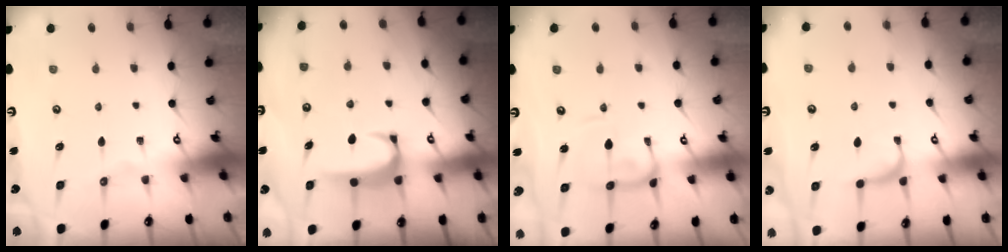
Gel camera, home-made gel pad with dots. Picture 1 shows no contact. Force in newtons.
{"total": 2.0, "press": 2.0, "slide": 0.5}
{"total": 3.2, "press": 3.1, "slide": 0.5}
{"total": 2.2, "press": 2.2, "slide": 0.4}